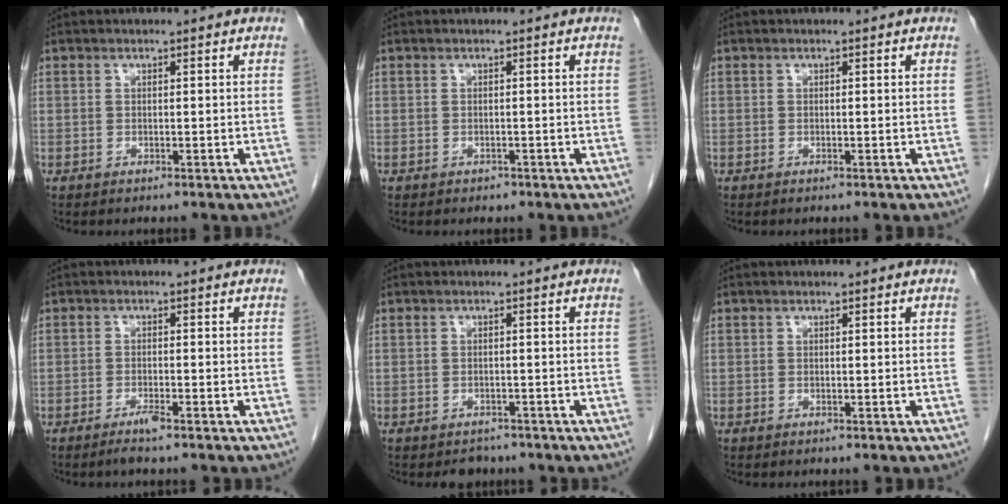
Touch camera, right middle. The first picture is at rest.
{"total": 0.6, "force": [-0.4, 0.4, 0.1], "torque": [-0.007, 0.001, -0.006]}
{"total": 0.0}
{"total": 2.1, "force": [-1.6, -0.1, 1.4], "torque": [-0.030, -0.003, -0.029]}
{"total": 2.6, "force": [-2.1, 1.5, 0.2], "torque": [-0.010, 0.003, -0.029]}
{"total": 0.0}